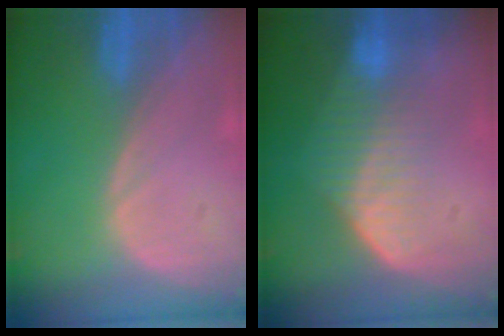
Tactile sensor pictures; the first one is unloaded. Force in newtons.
{"total": 7.2, "press": 6.1, "slide": 3.8}